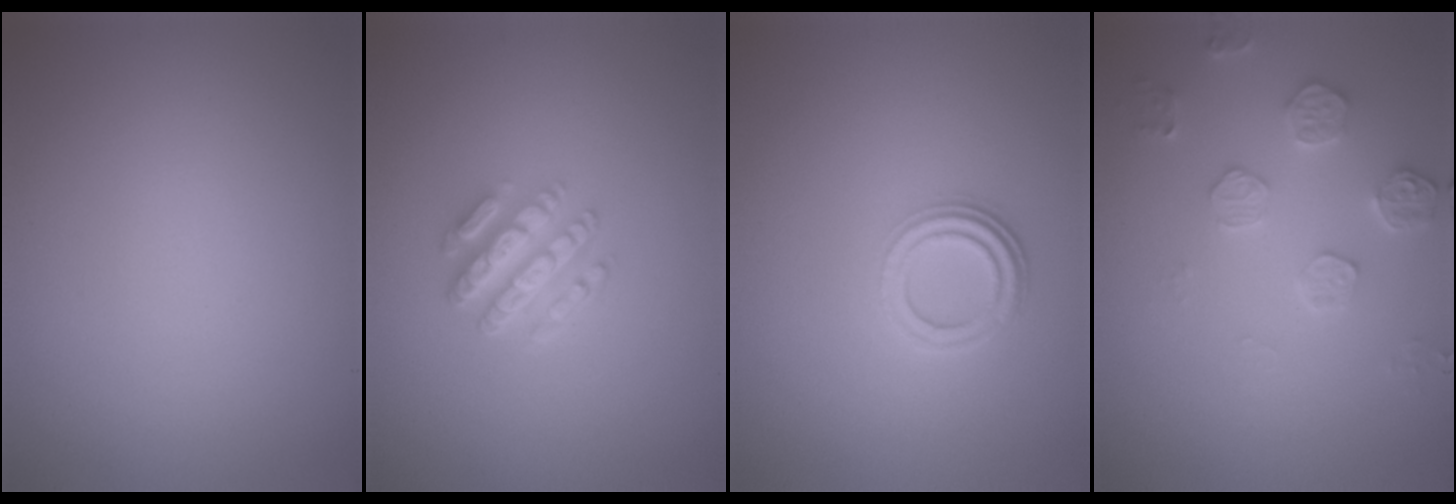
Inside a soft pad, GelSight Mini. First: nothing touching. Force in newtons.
{"total": 4.7, "press": 3.4, "slide": 3.2}
{"total": 2.8, "press": 2.3, "slide": 1.6}
{"total": 2.7, "press": 2.7, "slide": 0.5}